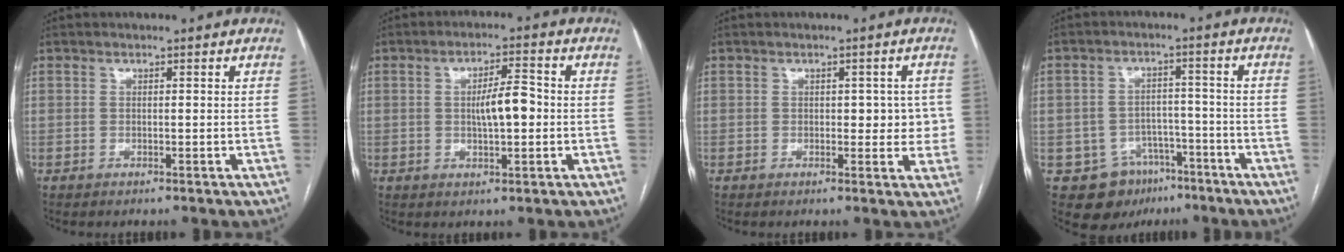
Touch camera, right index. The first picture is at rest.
{"total": 5.8, "force": [-0.2, 1.5, 5.6], "torque": [-0.098, 0.008, -0.002]}
{"total": 4.5, "force": [0.1, 2.6, 3.6], "torque": [-0.031, 0.015, 0.004]}
{"total": 9.5, "force": [-5.3, 7.4, 2.6], "torque": [-0.039, 0.017, -0.070]}